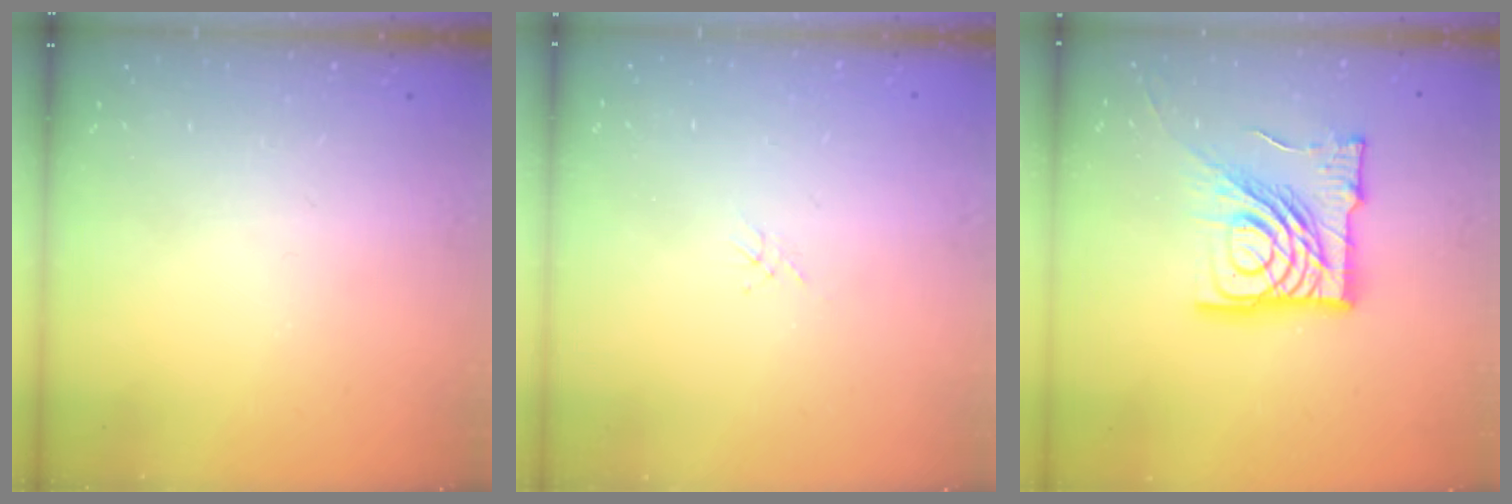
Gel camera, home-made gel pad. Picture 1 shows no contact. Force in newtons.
{"total": 1.3, "press": 1.2, "slide": 0.3}
{"total": 23.5, "press": 23.3, "slide": 2.7}